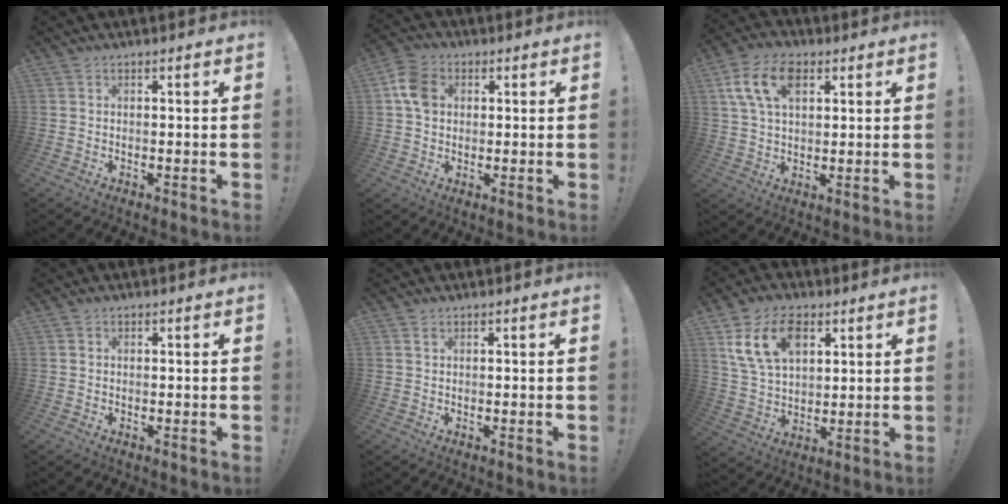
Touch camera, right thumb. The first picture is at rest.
{"total": 8.5, "force": [1.7, 6.8, 4.8], "torque": [-0.080, 0.014, 0.036]}
{"total": 12.6, "force": [5.1, 7.6, 8.7], "torque": [-0.163, -0.004, 0.093]}
{"total": 0.6, "force": [0.3, 0.6, 0.1], "torque": [0.005, -0.001, 0.004]}
{"total": 1.0, "force": [0.6, 0.6, 0.4], "torque": [-0.001, -0.001, 0.011]}
{"total": 15.7, "force": [7.3, 10.4, 9.3], "torque": [-0.165, -0.020, 0.138]}